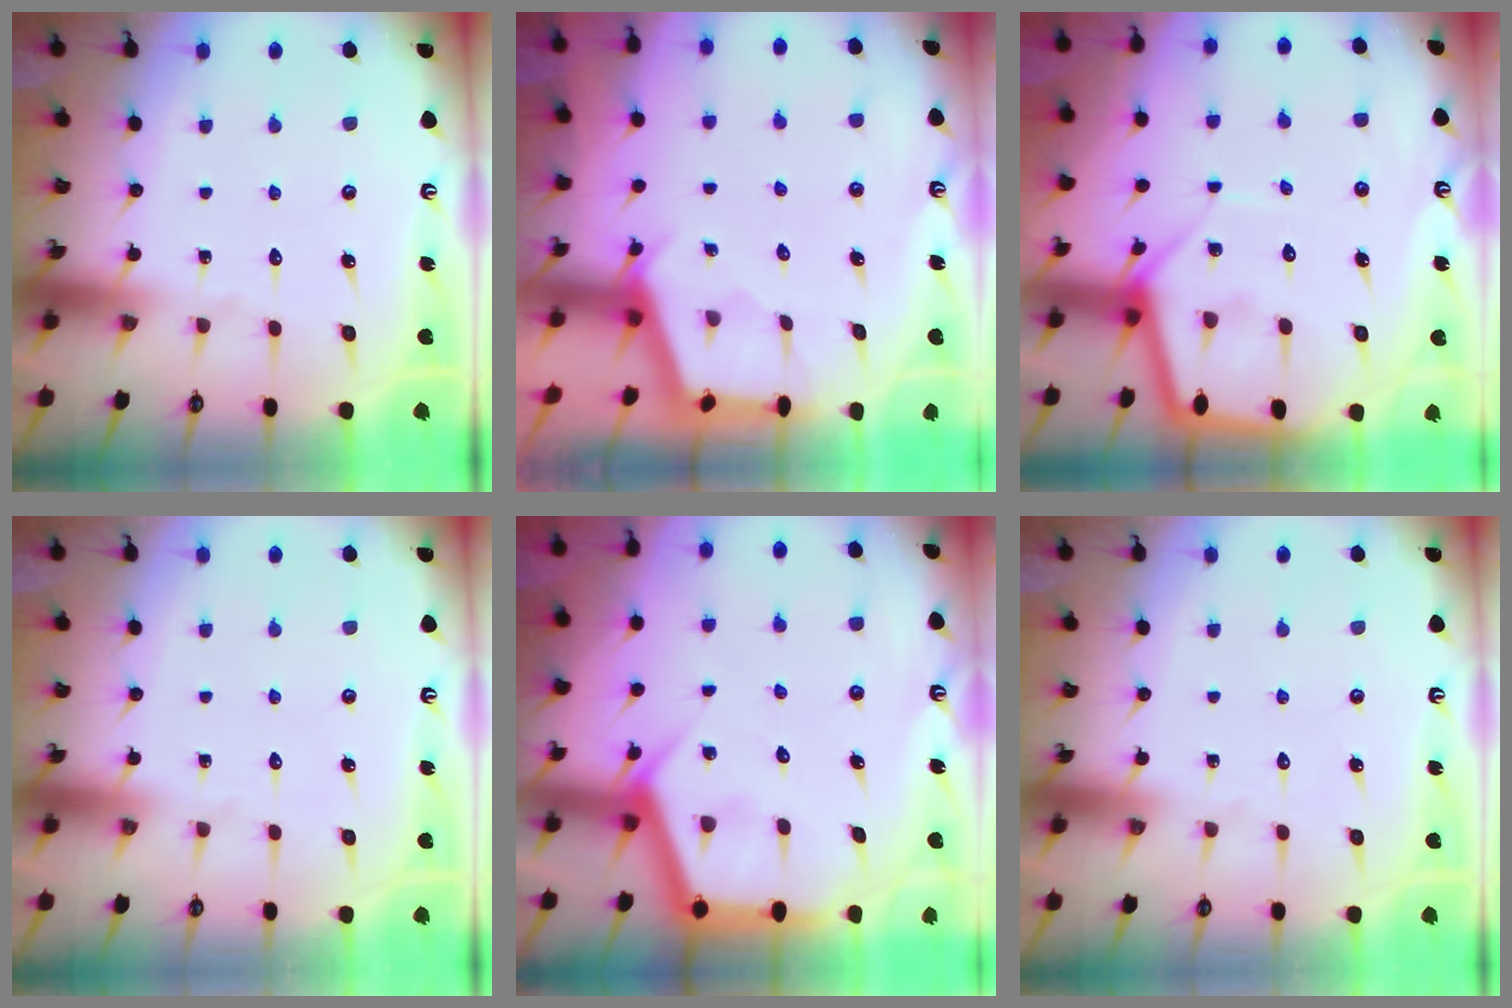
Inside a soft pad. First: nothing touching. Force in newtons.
{"total": 2.4, "press": 2.4, "slide": 0.1}
{"total": 9.0, "press": 8.9, "slide": 0.8}
{"total": 0.0}
{"total": 6.2, "press": 6.2, "slide": 0.7}
{"total": 0.0}